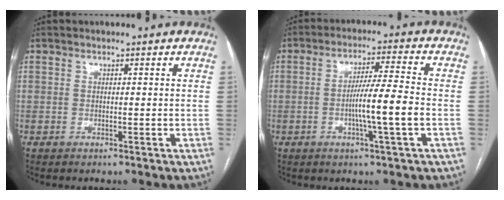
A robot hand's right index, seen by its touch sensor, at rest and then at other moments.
{"total": 8.0, "force": [-1.9, -0.7, 7.8], "torque": [-0.137, -0.001, -0.035]}